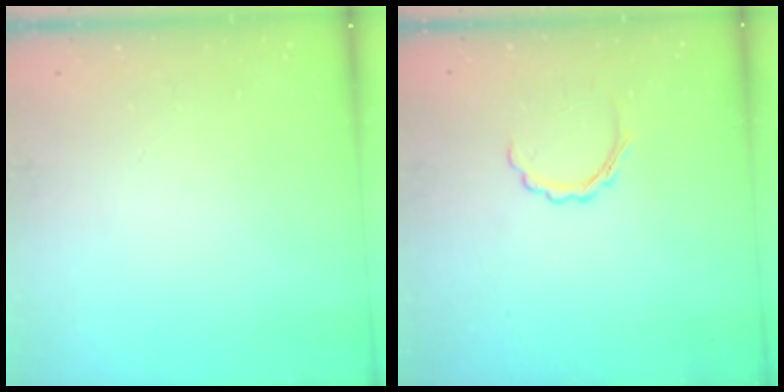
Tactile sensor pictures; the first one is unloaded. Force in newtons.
{"total": 4.1, "press": 3.9, "slide": 1.2}